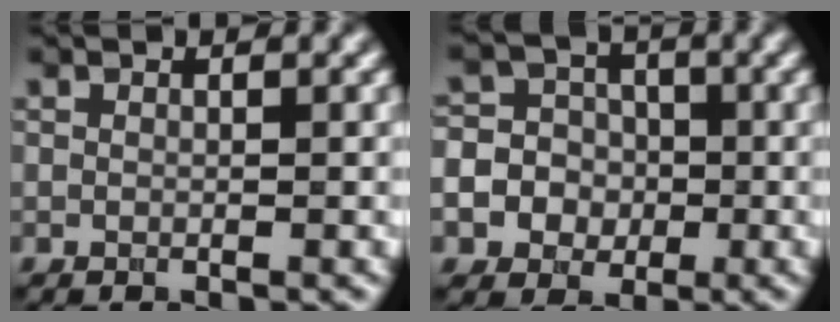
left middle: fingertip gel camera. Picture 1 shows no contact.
{"total": 11.6, "force": [-3.5, 10.8, 2.3], "torque": [-0.080, -0.016, -0.085]}